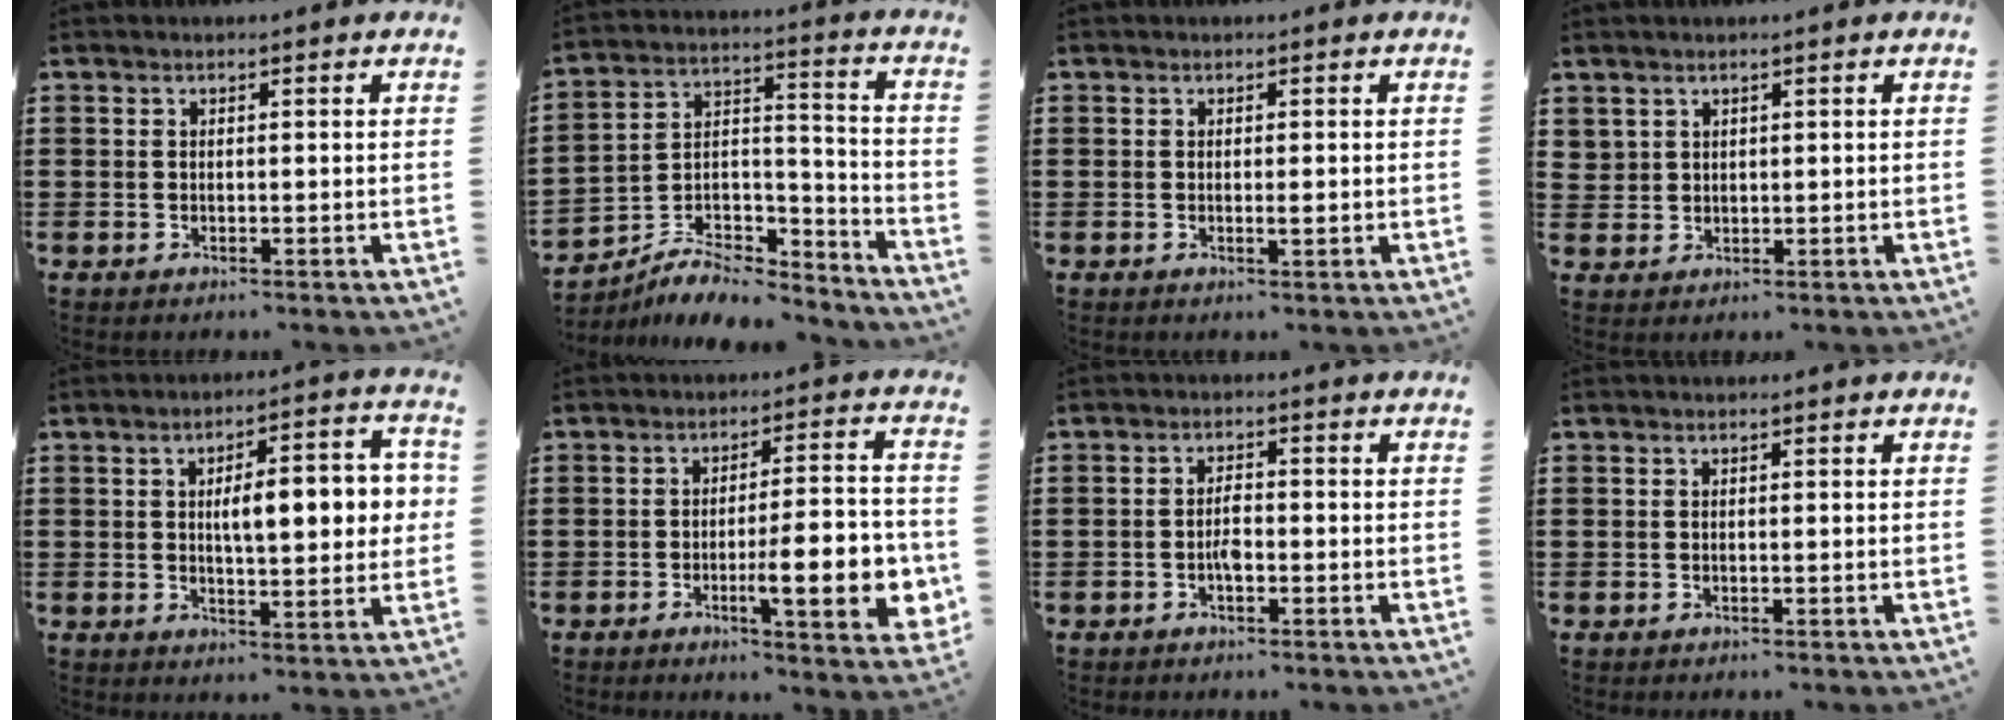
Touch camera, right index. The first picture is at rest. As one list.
[{"total": 8.1, "force": [-7.0, 3.1, 2.7], "torque": [-0.049, 0.021, -0.134]}, {"total": 1.2, "force": [-0.1, 0.3, 1.1], "torque": [-0.020, -0.002, -0.002]}, {"total": 1.9, "force": [1.5, 1.1, 0.1], "torque": [-0.008, 0.005, 0.030]}, {"total": 8.3, "force": [1.1, 2.8, 7.7], "torque": [-0.122, -0.001, 0.011]}, {"total": 11.5, "force": [-3.3, 2.7, 10.7], "torque": [-0.160, -0.007, -0.054]}, {"total": 2.5, "force": [-0.9, 0.9, 2.2], "torque": [-0.050, 0.000, -0.018]}, {"total": 0.0}]